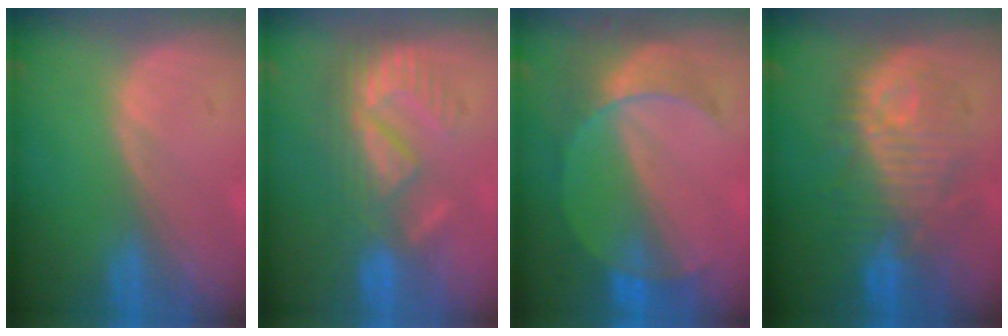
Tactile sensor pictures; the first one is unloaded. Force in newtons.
{"total": 9.2, "press": 8.0, "slide": 4.5}
{"total": 7.6, "press": 6.7, "slide": 3.6}
{"total": 10.2, "press": 10.1, "slide": 1.7}